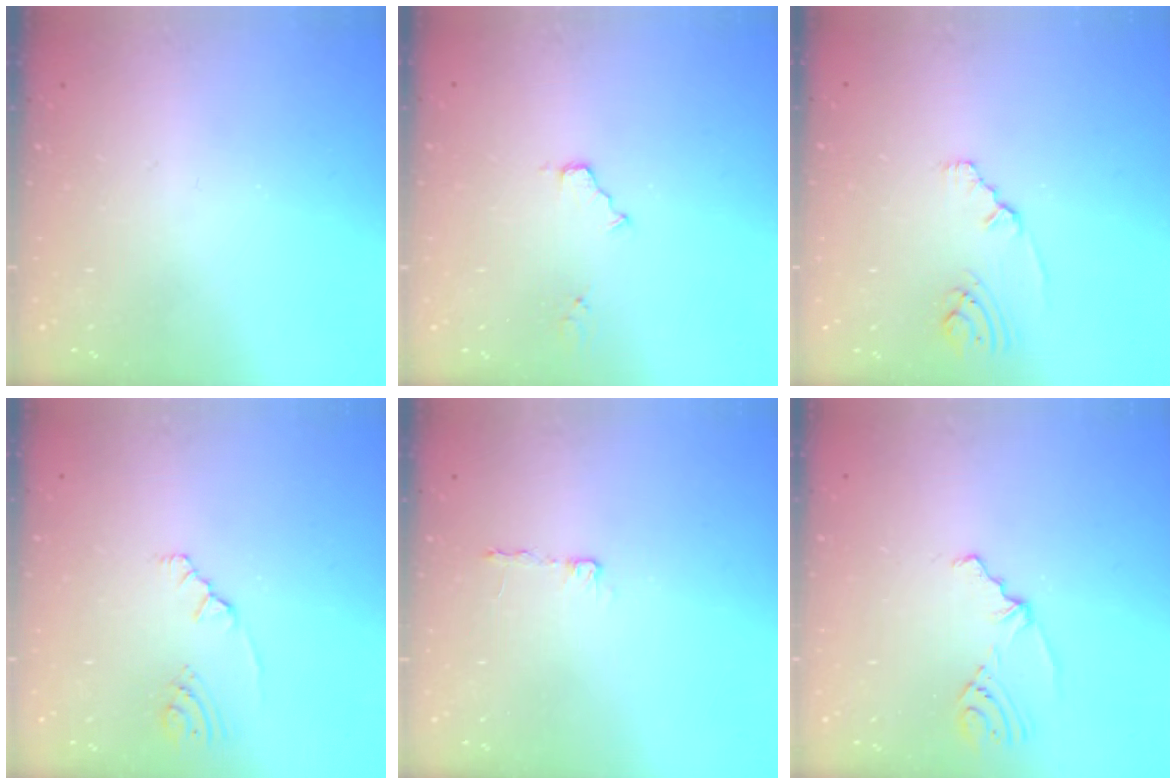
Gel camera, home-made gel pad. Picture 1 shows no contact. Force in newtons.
{"total": 3.3, "press": 3.3, "slide": 0.4}
{"total": 2.1, "press": 2.1, "slide": 0.4}
{"total": 2.1, "press": 1.9, "slide": 0.9}
{"total": 3.4, "press": 3.4, "slide": 0.3}
{"total": 2.3, "press": 1.9, "slide": 1.4}